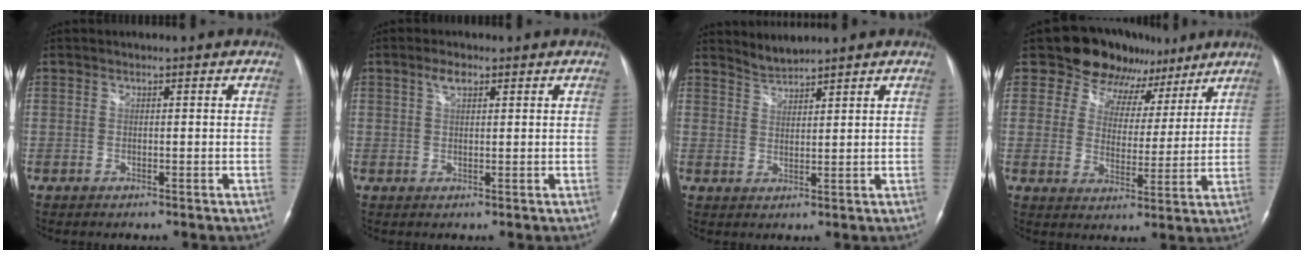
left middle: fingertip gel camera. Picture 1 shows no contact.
{"total": 2.3, "force": [1.3, 1.0, 1.6], "torque": [-0.035, 0.008, 0.027]}
{"total": 2.7, "force": [2.6, -0.4, -0.3], "torque": [0.001, -0.002, 0.056]}
{"total": 11.5, "force": [8.2, 7.5, 2.8], "torque": [-0.031, 0.019, 0.115]}